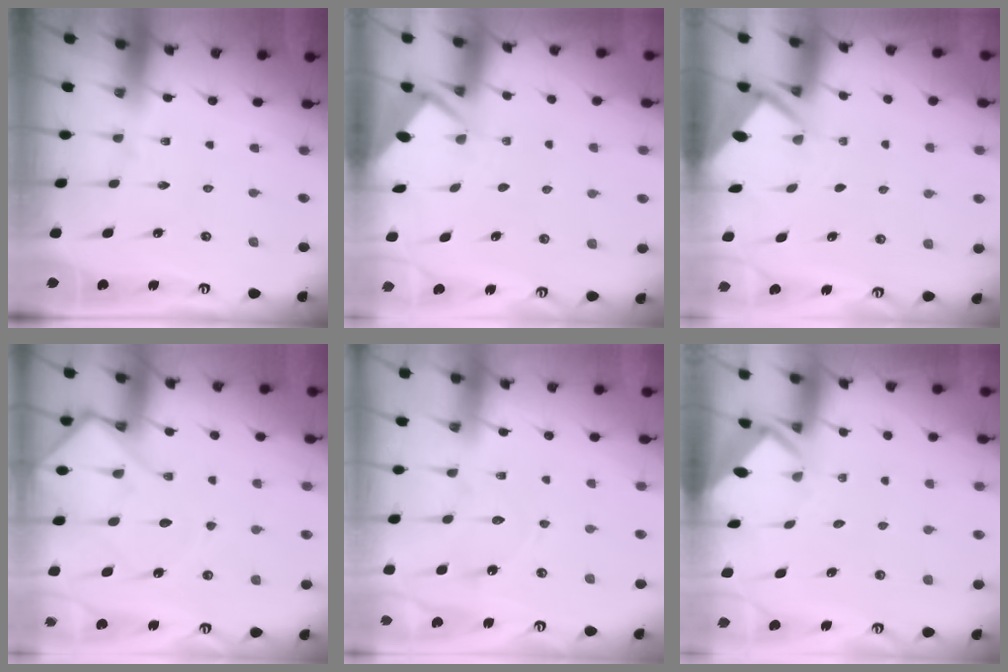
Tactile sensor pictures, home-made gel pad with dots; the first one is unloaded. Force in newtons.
{"total": 2.6, "press": 2.6, "slide": 0.4}
{"total": 2.7, "press": 2.7, "slide": 0.3}
{"total": 12.9, "press": 12.9, "slide": 1.1}
{"total": 6.5, "press": 6.5, "slide": 0.7}
{"total": 3.0, "press": 3.0, "slide": 0.1}